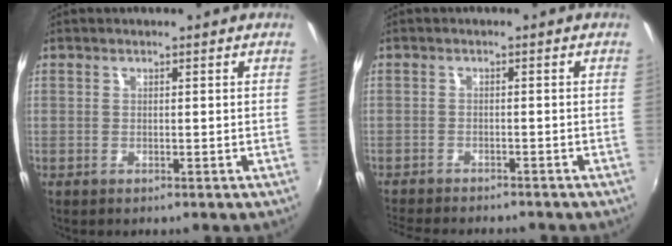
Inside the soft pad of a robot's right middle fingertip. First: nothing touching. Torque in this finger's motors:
{"motor_torque": [0.84, -1.03, 0.10, 0.03]}